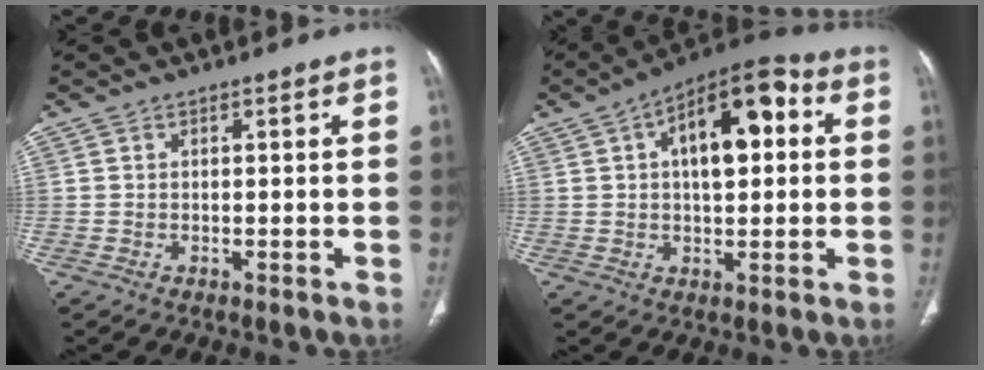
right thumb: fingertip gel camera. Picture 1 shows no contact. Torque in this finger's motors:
{"motor_torque": [2.02, 2.06, 0.11, 0.14, 0.41]}